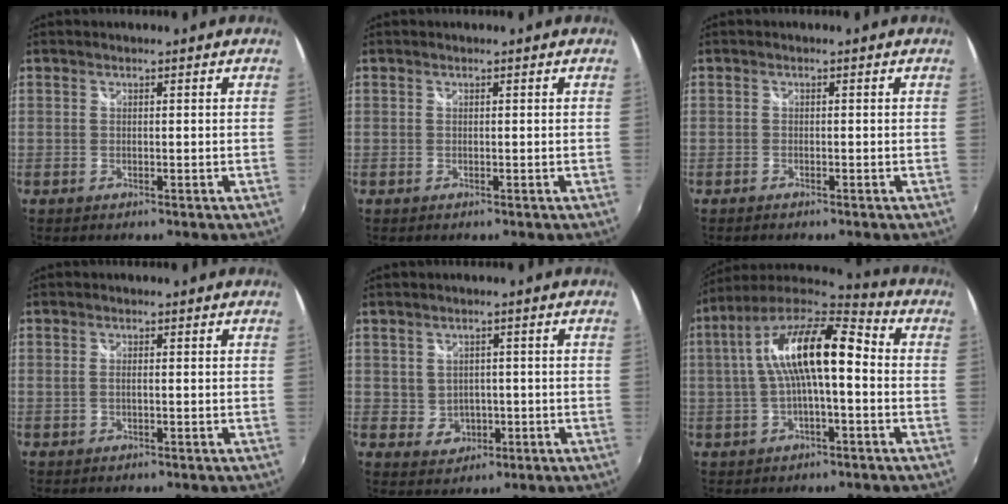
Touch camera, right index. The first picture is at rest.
{"total": 0.0}
{"total": 0.9, "force": [-0.7, 0.3, 0.3], "torque": [-0.008, -0.003, -0.016]}
{"total": 1.1, "force": [-0.1, 0.4, 1.0], "torque": [-0.023, 0.000, -0.002]}
{"total": 4.3, "force": [0.0, 4.1, 1.1], "torque": [-0.025, 0.007, 0.012]}
{"total": 16.1, "force": [0.7, 4.9, 15.3], "torque": [-0.279, 0.024, 0.004]}